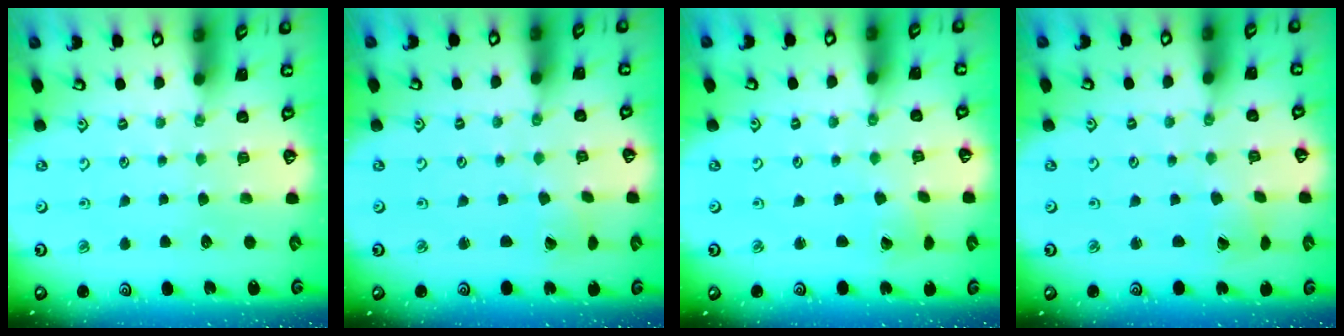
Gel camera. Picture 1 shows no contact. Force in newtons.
{"total": 0.6, "press": 0.6, "slide": 0.1}
{"total": 1.8, "press": 1.8, "slide": 0.1}
{"total": 1.1, "press": 1.1, "slide": 0.1}